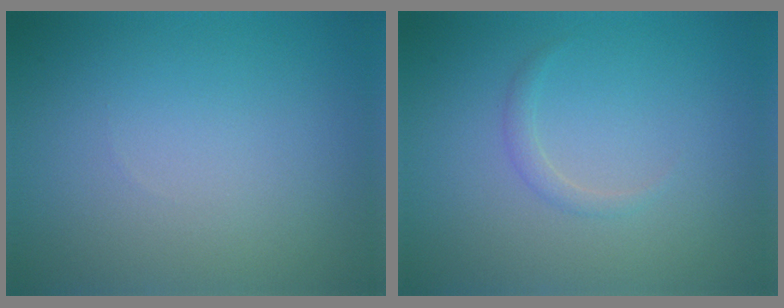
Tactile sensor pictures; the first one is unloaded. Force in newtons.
{"total": 0.9, "press": 0.9, "slide": 0.0}